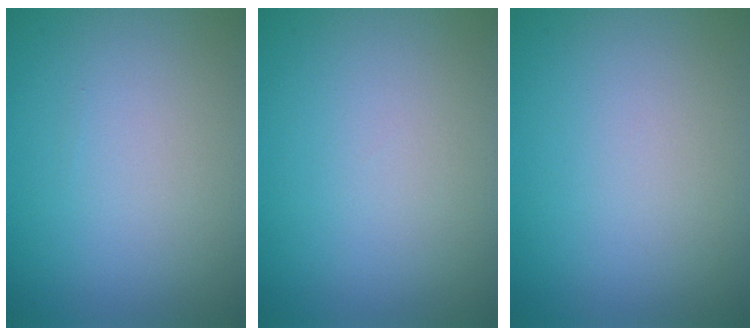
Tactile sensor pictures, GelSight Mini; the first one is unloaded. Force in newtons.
{"total": 0.0}
{"total": 0.0}